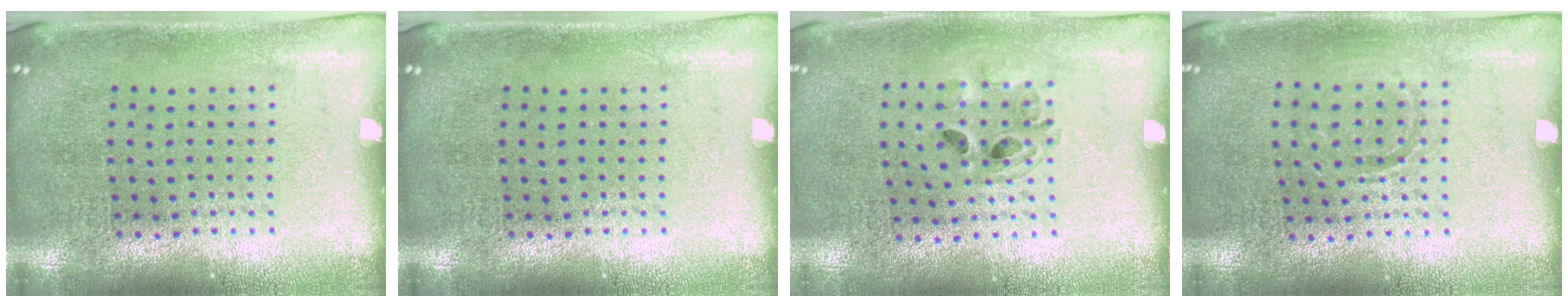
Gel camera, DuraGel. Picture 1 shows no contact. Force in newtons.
{"total": 0.0}
{"total": 1.0, "press": 1.0, "slide": 0.1}
{"total": 0.9, "press": 0.9, "slide": 0.2}